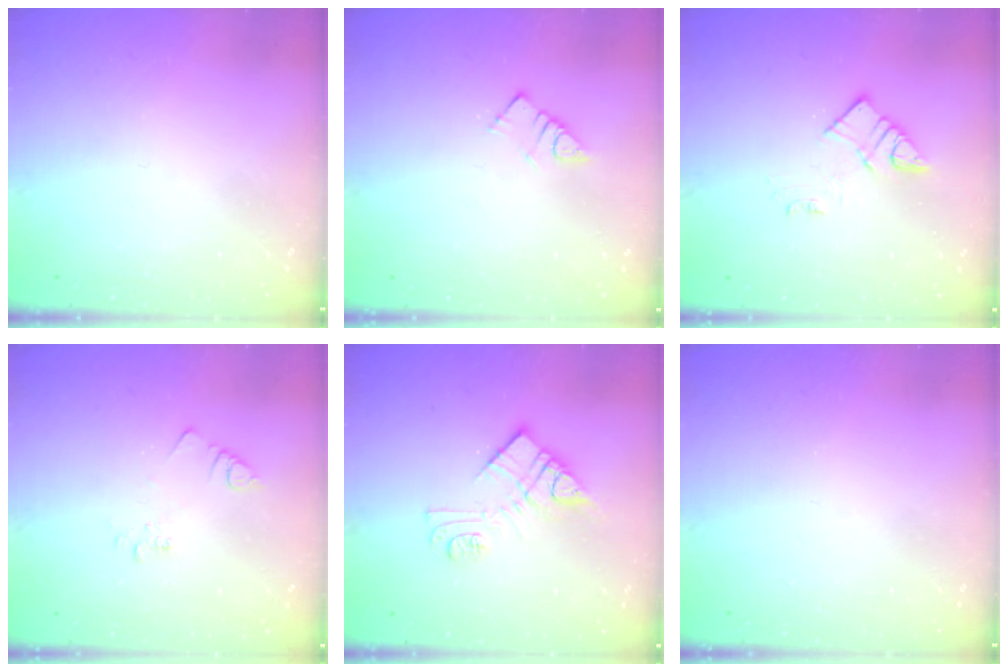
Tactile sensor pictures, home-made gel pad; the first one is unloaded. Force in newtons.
{"total": 3.4, "press": 3.4, "slide": 0.3}
{"total": 7.9, "press": 7.9, "slide": 0.3}
{"total": 3.0, "press": 3.0, "slide": 0.5}
{"total": 12.4, "press": 12.4, "slide": 0.7}
{"total": 0.0}